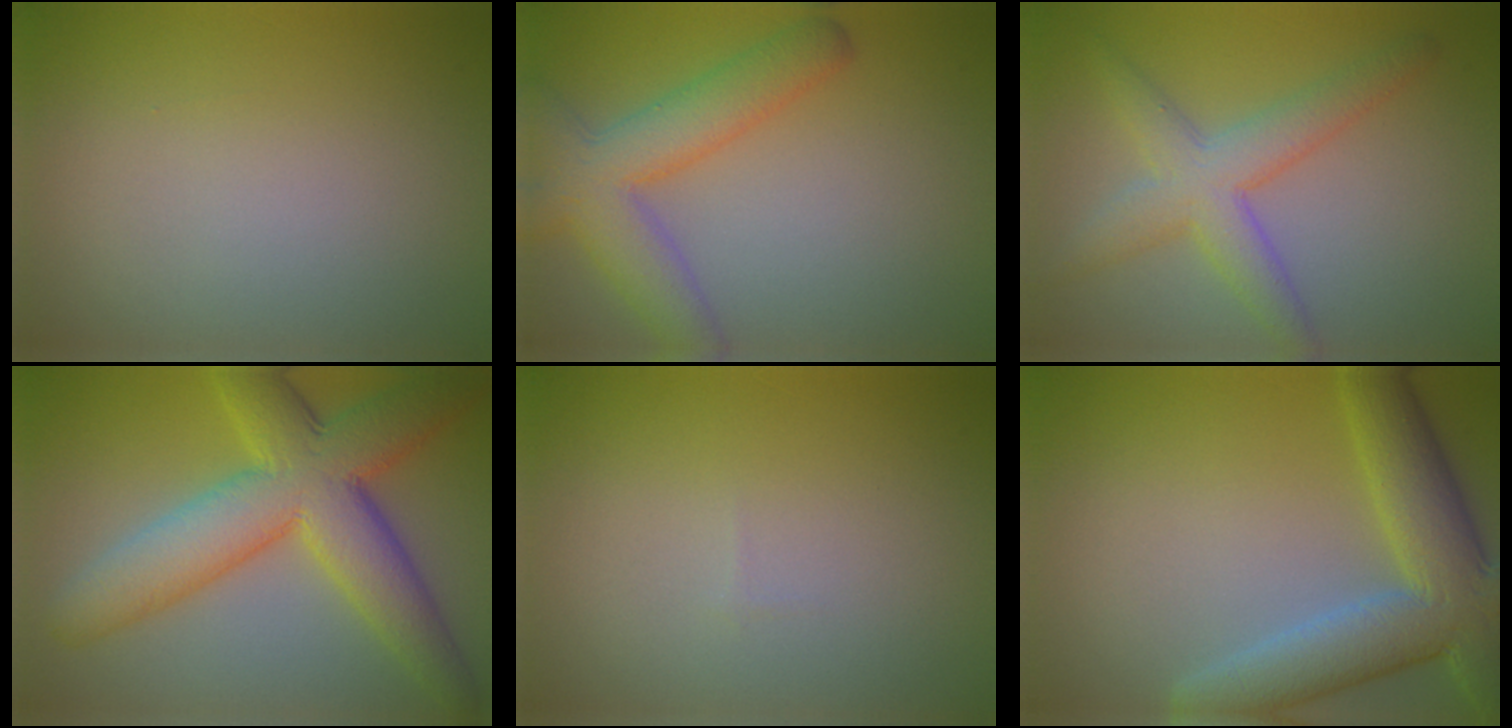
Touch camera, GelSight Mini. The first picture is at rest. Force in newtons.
{"total": 6.2, "press": 6.1, "slide": 0.4}
{"total": 4.7, "press": 4.7, "slide": 0.1}
{"total": 10.0, "press": 10.0, "slide": 0.2}
{"total": 0.0}
{"total": 8.9, "press": 8.8, "slide": 0.8}